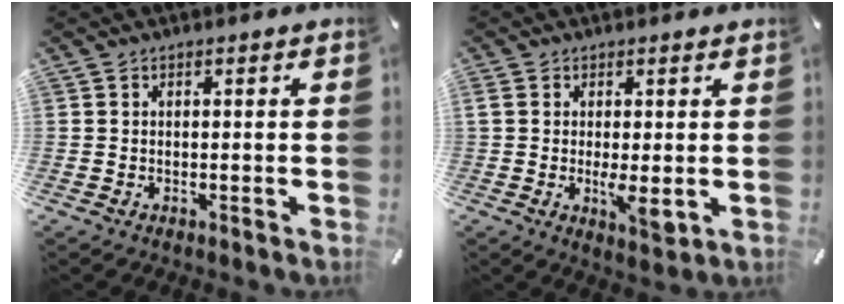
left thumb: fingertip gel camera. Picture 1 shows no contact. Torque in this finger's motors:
{"motor_torque": [1.85, 1.96, 1.23, -0.24, 0.47]}